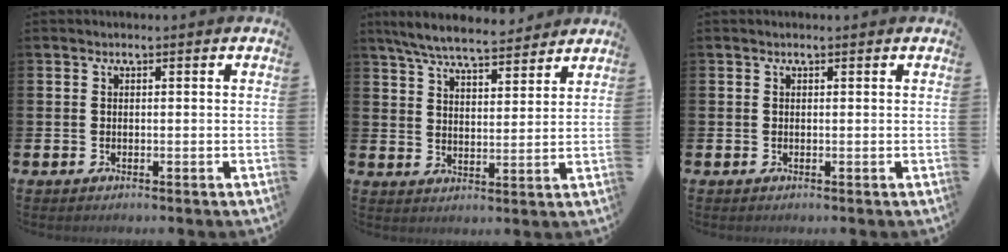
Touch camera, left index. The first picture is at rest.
{"total": 7.0, "force": [6.6, 1.0, 2.2], "torque": [-0.063, -0.030, 0.118]}
{"total": 0.0}